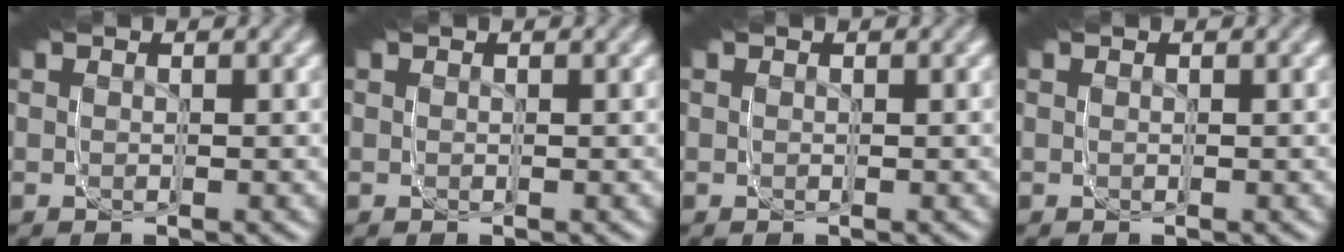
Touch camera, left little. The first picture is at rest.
{"total": 0.0}
{"total": 0.0}
{"total": 0.0}